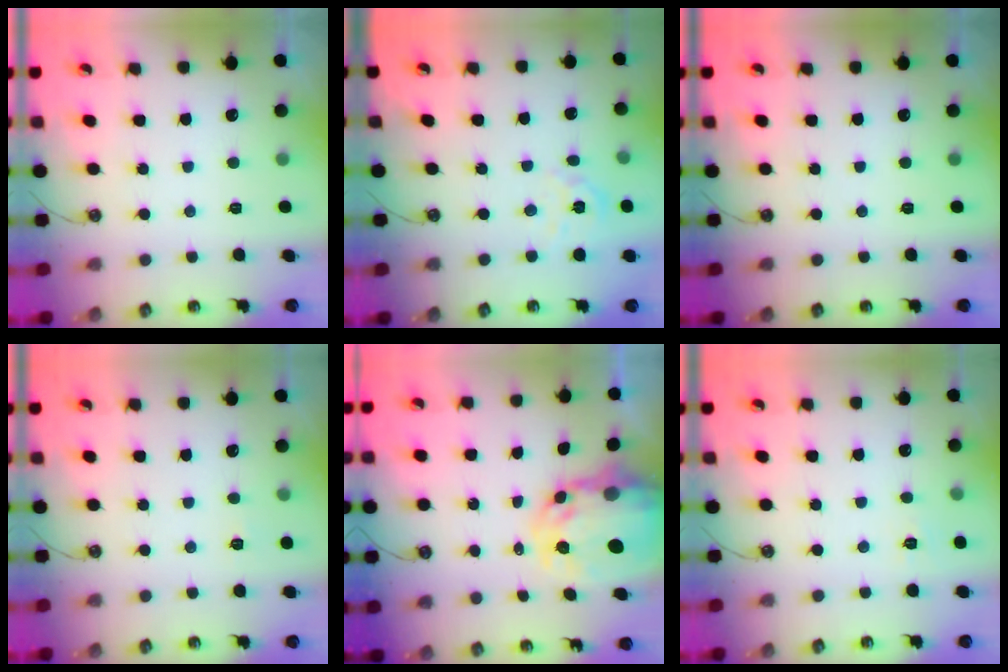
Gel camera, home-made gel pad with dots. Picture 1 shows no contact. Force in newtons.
{"total": 4.9, "press": 4.9, "slide": 0.5}
{"total": 0.0}
{"total": 4.2, "press": 4.2, "slide": 0.5}
{"total": 9.5, "press": 9.4, "slide": 0.9}
{"total": 4.5, "press": 4.4, "slide": 0.4}